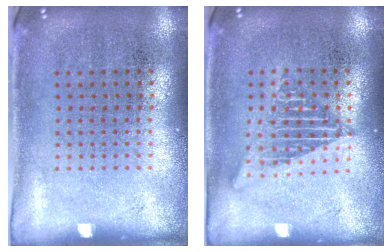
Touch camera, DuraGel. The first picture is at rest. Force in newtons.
{"total": 1.7, "press": 1.7, "slide": 0.2}